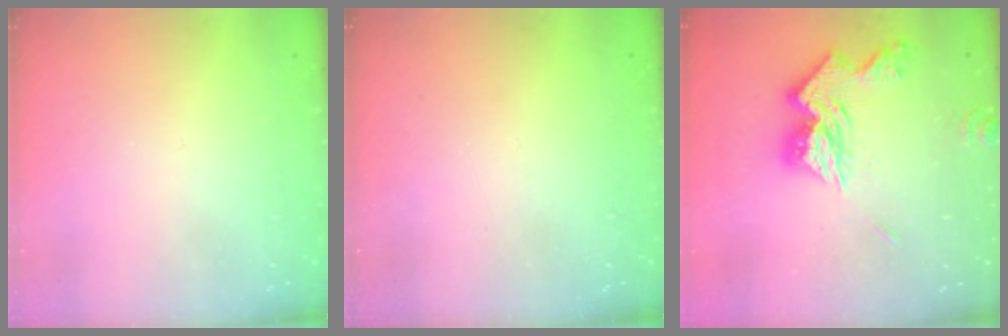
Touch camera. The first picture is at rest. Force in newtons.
{"total": 0.0}
{"total": 15.1, "press": 15.0, "slide": 1.7}